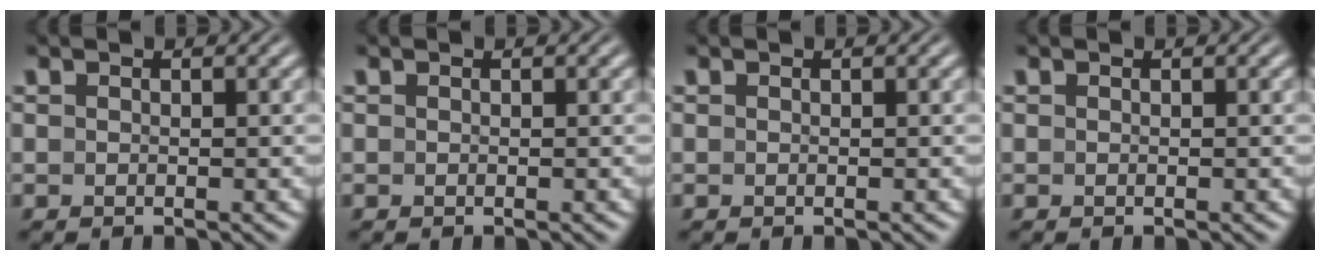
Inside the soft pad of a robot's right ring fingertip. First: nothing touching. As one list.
[{"total": 0.0}, {"total": 0.0}, {"total": 0.0}]